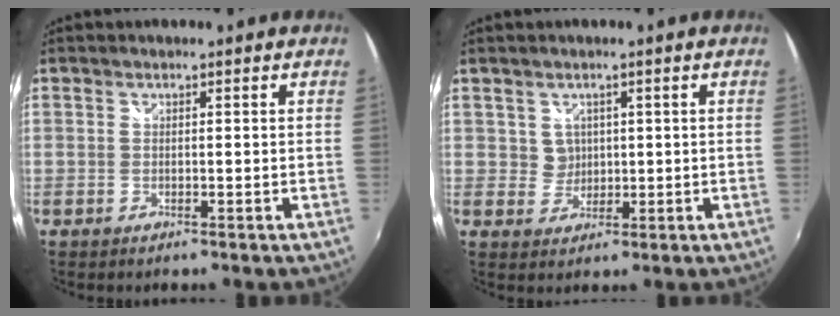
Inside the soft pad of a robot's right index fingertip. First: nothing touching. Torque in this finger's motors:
{"motor_torque": [-1.04, 1.04, 0.00, 0.00]}